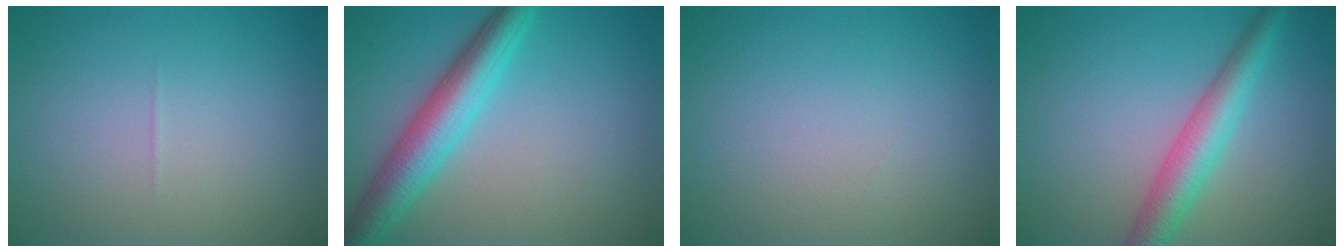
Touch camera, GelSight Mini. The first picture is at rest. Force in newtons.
{"total": 5.8, "press": 5.8, "slide": 0.1}
{"total": 0.0}
{"total": 4.5, "press": 4.5, "slide": 0.1}